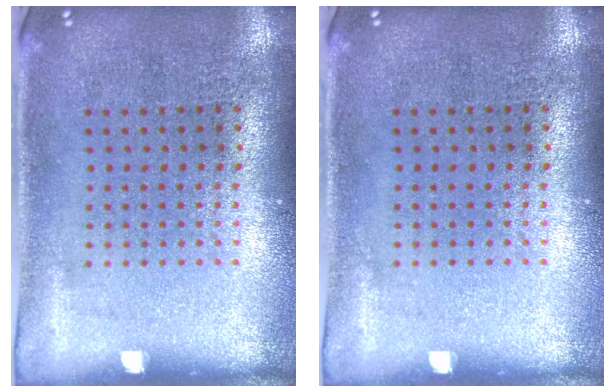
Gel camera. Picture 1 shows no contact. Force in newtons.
{"total": 0.0}